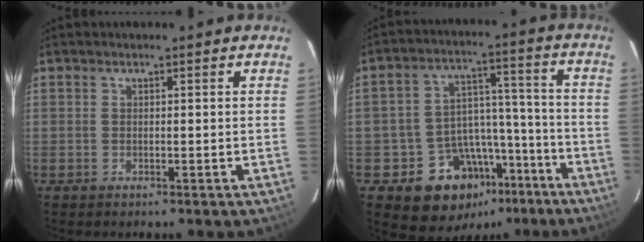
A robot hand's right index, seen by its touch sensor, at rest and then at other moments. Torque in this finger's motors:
{"motor_torque": [1.06, -1.07, 0.55, 0.06]}